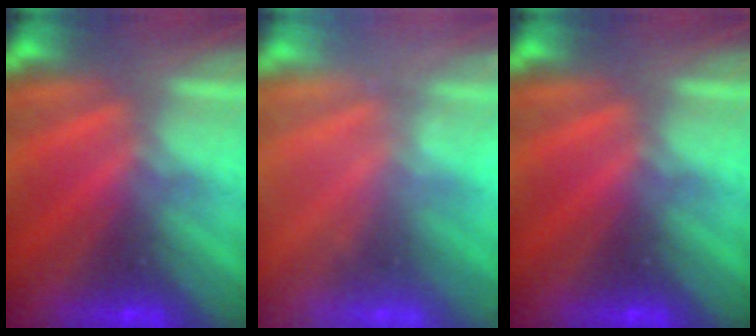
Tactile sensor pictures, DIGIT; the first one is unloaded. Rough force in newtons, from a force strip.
{"total": 2.1}
{"total": 0.0}